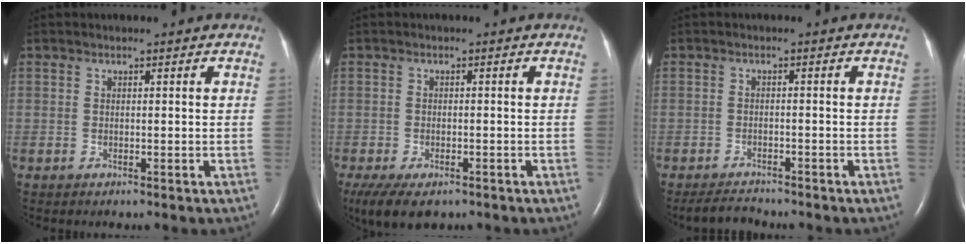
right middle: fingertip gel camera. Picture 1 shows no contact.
{"total": 8.0, "force": [-5.5, 3.6, 4.6], "torque": [-0.087, -0.012, -0.084]}
{"total": 3.3, "force": [-3.2, 0.6, 0.6], "torque": [-0.018, -0.013, -0.054]}